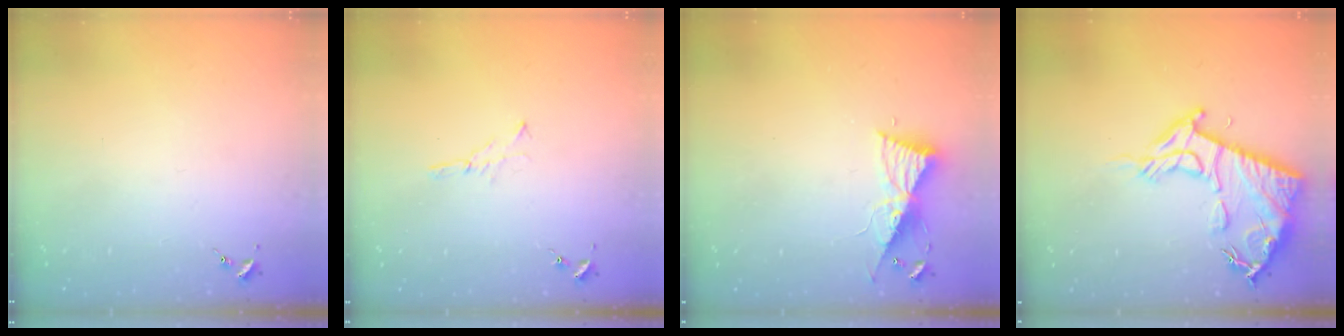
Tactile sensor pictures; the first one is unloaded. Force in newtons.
{"total": 2.6, "press": 2.6, "slide": 0.3}
{"total": 9.1, "press": 9.1, "slide": 0.9}
{"total": 15.5, "press": 15.5, "slide": 1.2}